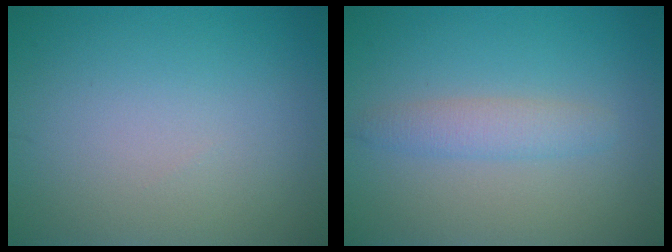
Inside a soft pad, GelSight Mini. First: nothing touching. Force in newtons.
{"total": 2.1, "press": 2.1, "slide": 0.1}